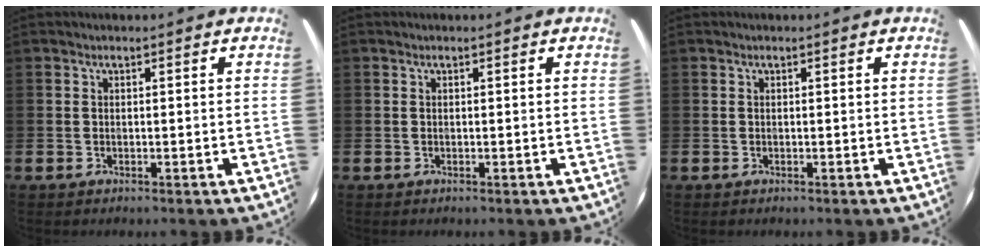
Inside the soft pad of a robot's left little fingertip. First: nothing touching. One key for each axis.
{"total": 0.0}
{"total": 0.0}